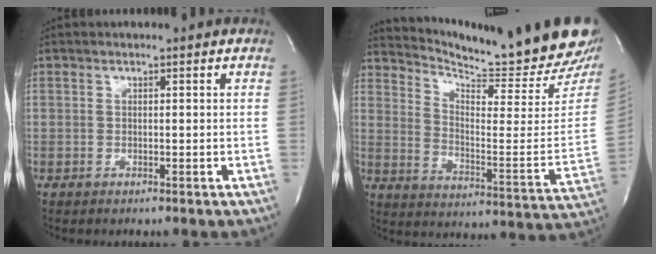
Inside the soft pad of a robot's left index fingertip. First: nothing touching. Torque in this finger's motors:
{"motor_torque": [-0.05, -0.05, 0.15, 0.04]}